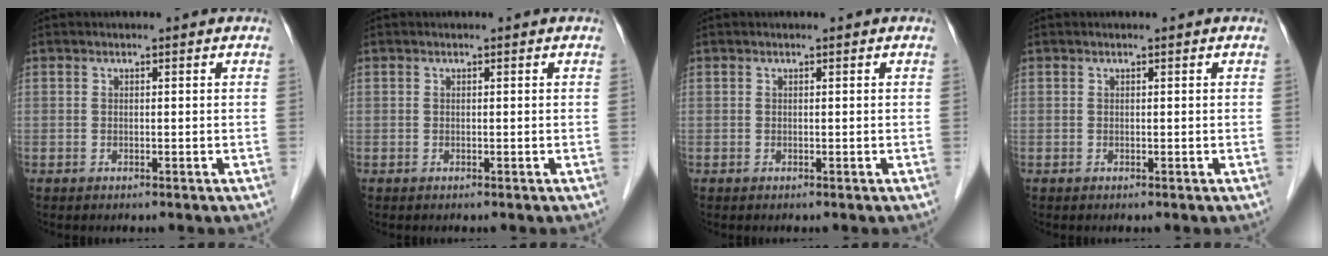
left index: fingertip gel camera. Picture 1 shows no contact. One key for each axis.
{"total": 0.0}
{"total": 0.0}
{"total": 0.0}